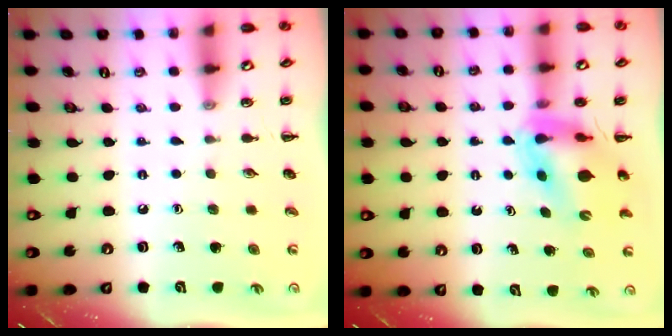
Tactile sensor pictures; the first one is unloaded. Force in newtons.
{"total": 10.5, "press": 9.9, "slide": 3.4}